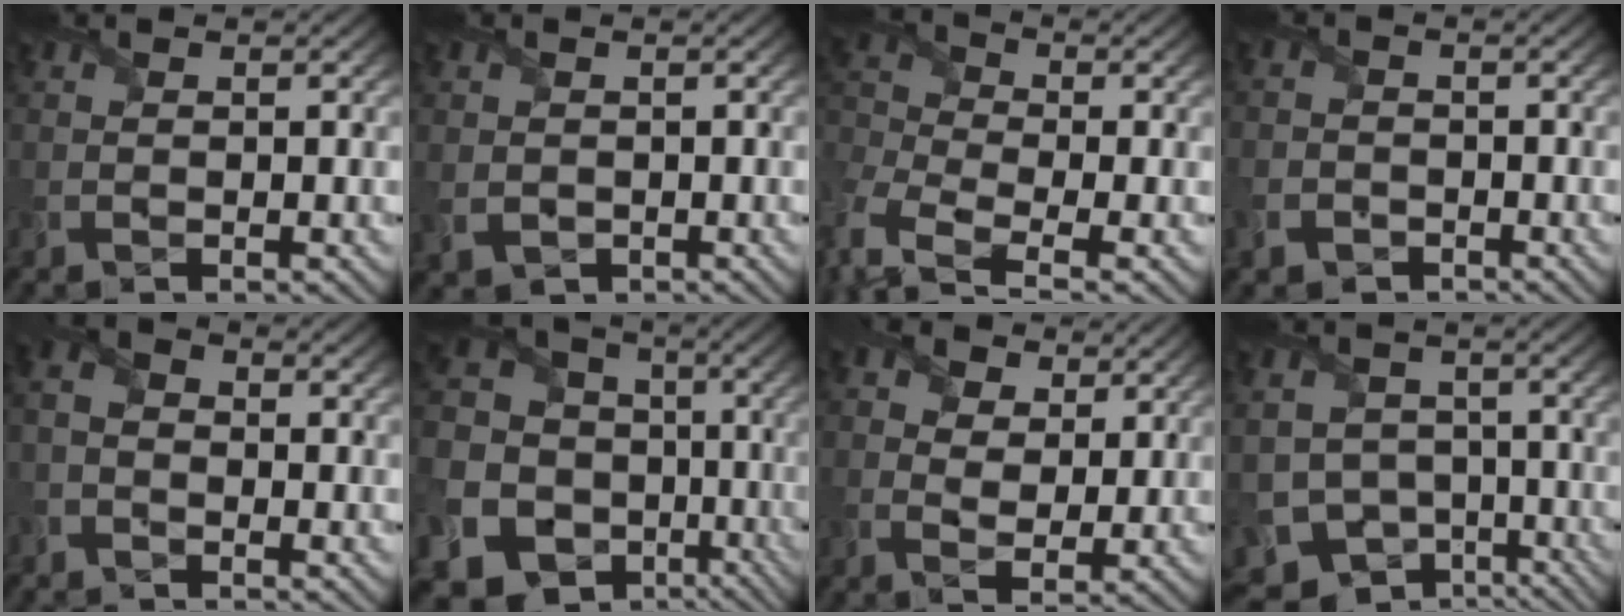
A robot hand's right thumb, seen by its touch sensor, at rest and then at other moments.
{"total": 2.3, "force": [-0.2, 2.0, 1.1], "torque": [-0.044, -0.008, -0.001]}
{"total": 8.1, "force": [-4.2, 4.0, 5.6], "torque": [-0.168, -0.027, -0.083]}
{"total": 4.0, "force": [-2.2, 3.0, 1.3], "torque": [-0.039, -0.014, -0.050]}
{"total": 3.5, "force": [-1.8, 2.3, 1.9], "torque": [-0.049, 0.001, -0.036]}
{"total": 20.0, "force": [-4.9, 17.4, 8.7], "torque": [-0.246, -0.016, -0.064]}
{"total": 5.8, "force": [3.2, 3.7, 3.2], "torque": [-0.097, 0.000, 0.047]}
{"total": 9.6, "force": [-5.1, 7.4, 3.4], "torque": [-0.089, -0.018, -0.083]}